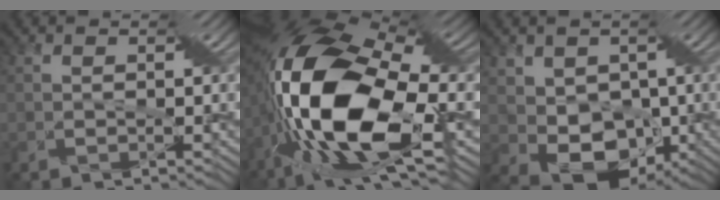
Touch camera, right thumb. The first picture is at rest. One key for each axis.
{"total": 19.2, "fx": -3.1, "fy": 8.9, "fz": 16.8, "tx": -0.383, "ty": -0.010, "tz": -0.046}
{"total": 7.8, "fx": 0.0, "fy": 6.0, "fz": 4.9, "tx": -0.098, "ty": -0.026, "tz": 0.004}